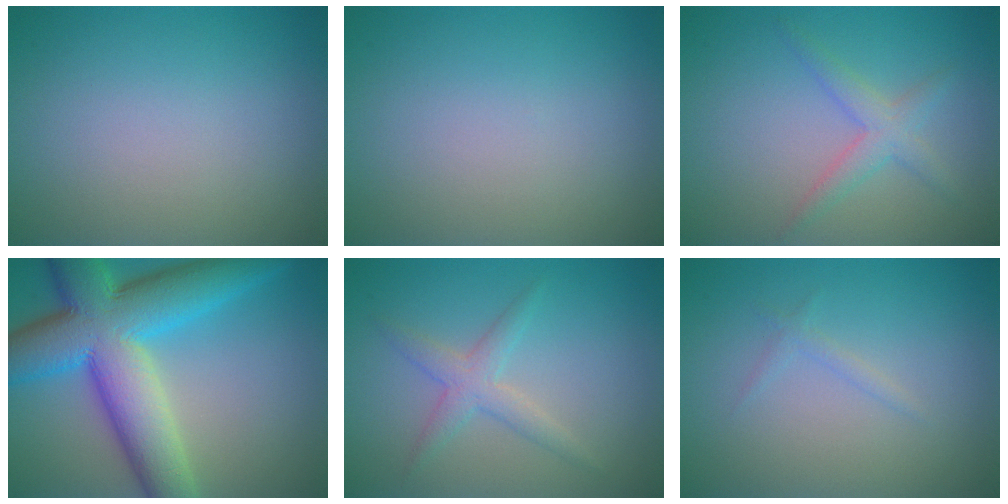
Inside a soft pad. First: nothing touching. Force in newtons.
{"total": 0.0}
{"total": 2.3, "press": 2.3, "slide": 0.1}
{"total": 12.7, "press": 12.7, "slide": 0.4}
{"total": 2.4, "press": 2.4, "slide": 0.0}
{"total": 0.8, "press": 0.8, "slide": 0.0}